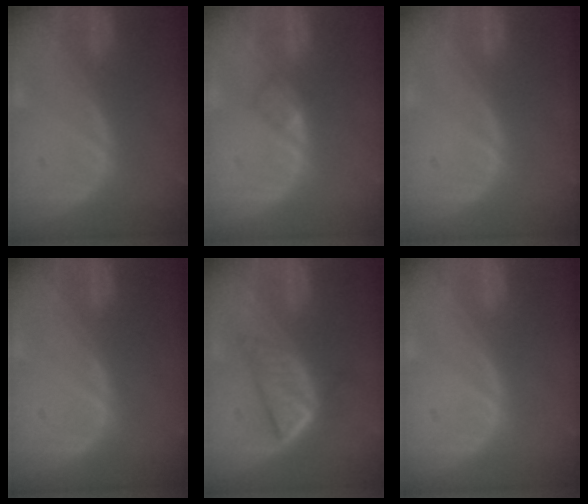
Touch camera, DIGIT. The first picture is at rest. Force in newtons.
{"total": 2.0, "press": 2.0, "slide": 0.2}
{"total": 0.0}
{"total": 0.0}
{"total": 6.3, "press": 5.4, "slide": 3.1}
{"total": 0.0}